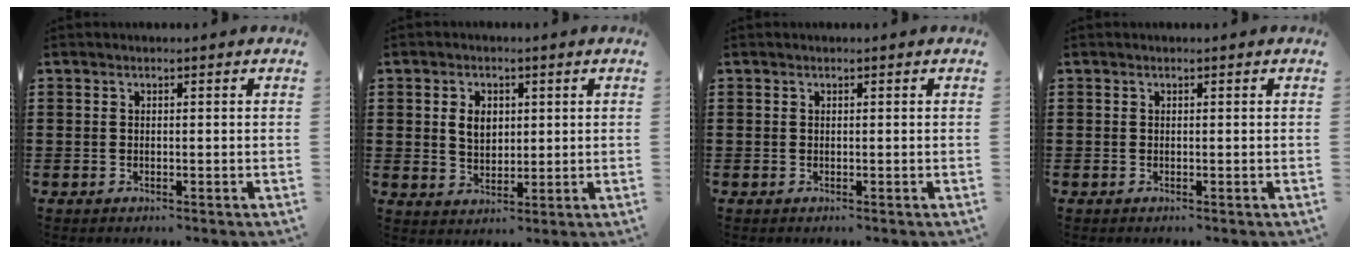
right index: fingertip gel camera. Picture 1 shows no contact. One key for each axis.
{"total": 4.1, "fx": 0.8, "fy": 2.9, "fz": 2.7, "tx": -0.054, "ty": 0.008, "tz": 0.011}
{"total": 0.0}
{"total": 0.0}